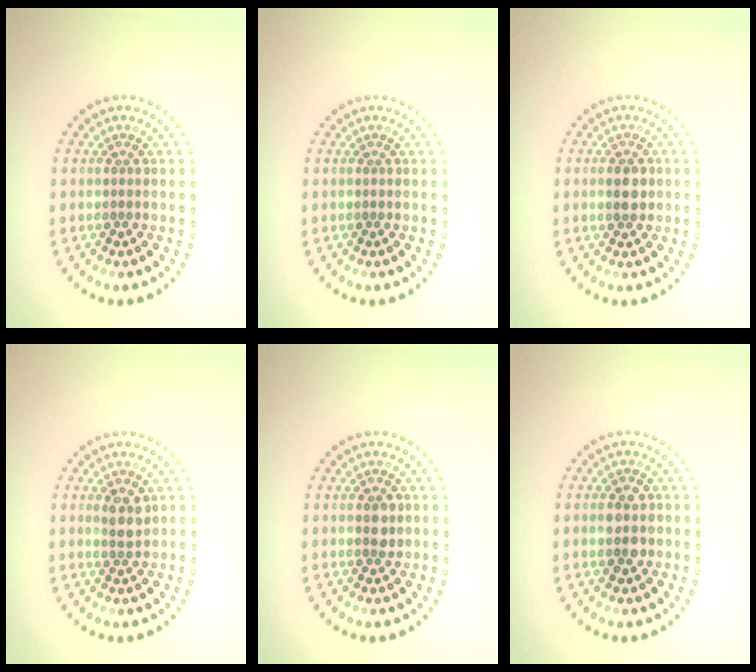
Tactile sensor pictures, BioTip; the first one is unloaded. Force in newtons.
{"total": 0.0}
{"total": 2.4, "press": 2.4, "slide": 0.2}
{"total": 1.9, "press": 1.8, "slide": 0.7}
{"total": 1.7, "press": 1.7, "slide": 0.1}
{"total": 2.9, "press": 2.9, "slide": 0.1}